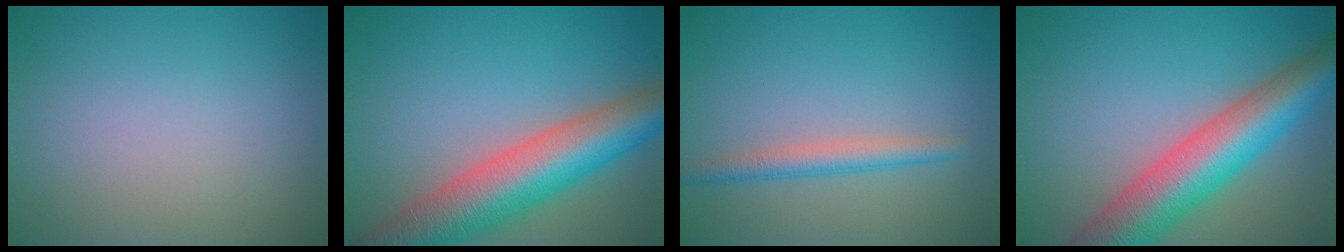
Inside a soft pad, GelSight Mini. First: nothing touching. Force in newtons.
{"total": 10.2, "press": 10.2, "slide": 0.5}
{"total": 2.3, "press": 2.3, "slide": 0.1}
{"total": 9.4, "press": 9.4, "slide": 0.3}